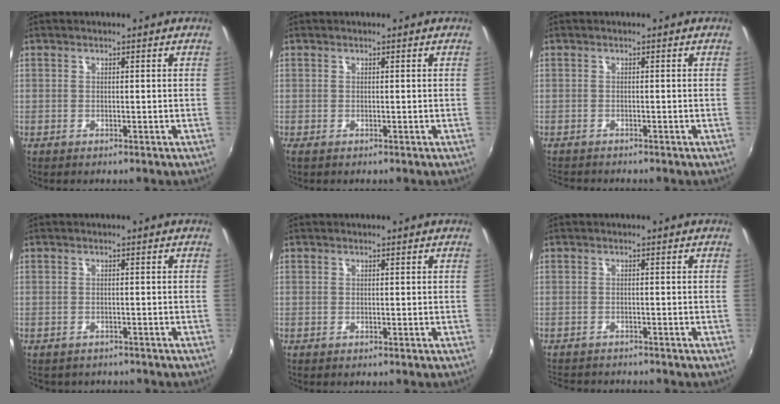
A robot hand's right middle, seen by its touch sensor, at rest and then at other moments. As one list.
[{"total": 0.0}, {"total": 2.8, "force": [-2.7, 0.2, 0.8], "torque": [-0.022, -0.019, -0.046]}, {"total": 2.7, "force": [-2.3, 1.2, 0.7], "torque": [-0.020, -0.012, -0.029]}, {"total": 0.0}, {"total": 6.0, "force": [-5.7, 1.1, 1.6], "torque": [-0.047, -0.018, -0.088]}]